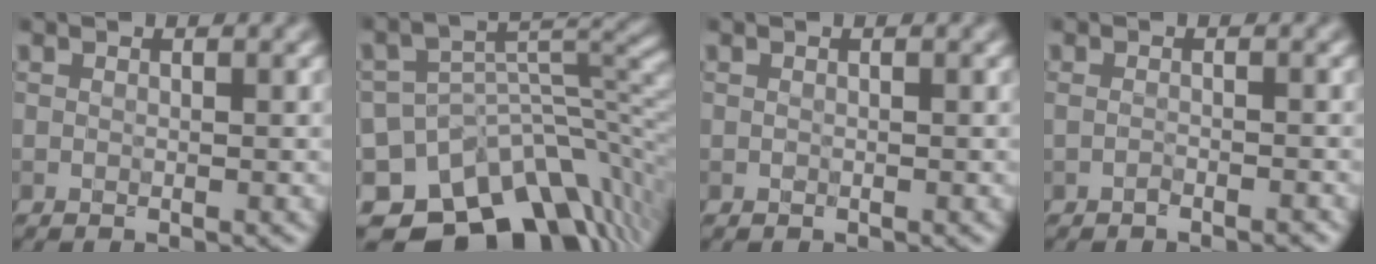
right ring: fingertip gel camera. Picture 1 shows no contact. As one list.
[{"total": 12.6, "force": [-8.4, 6.9, 6.4], "torque": [-0.121, -0.005, -0.123]}, {"total": 0.0}, {"total": 1.0, "force": [-0.8, 0.3, 0.5], "torque": [-0.009, 0.000, -0.016]}]